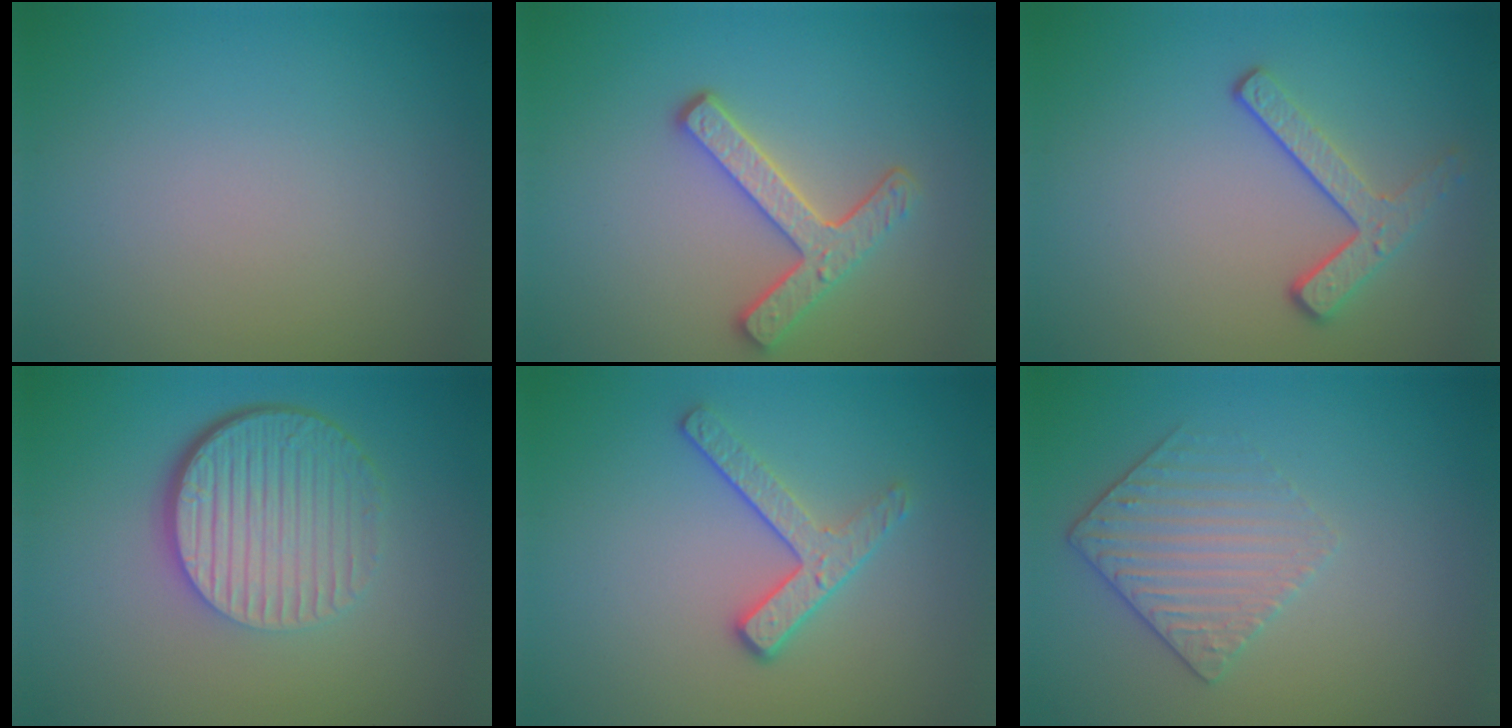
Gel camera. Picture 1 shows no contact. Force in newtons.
{"total": 3.7, "press": 3.0, "slide": 2.1}
{"total": 2.9, "press": 2.3, "slide": 1.7}
{"total": 6.7, "press": 4.5, "slide": 5.0}
{"total": 2.8, "press": 2.4, "slide": 1.4}
{"total": 3.3, "press": 2.8, "slide": 1.8}